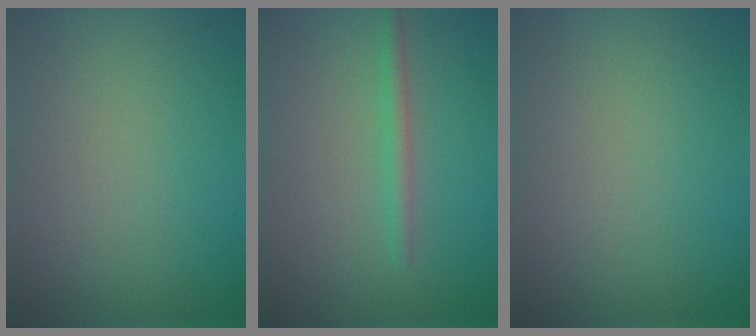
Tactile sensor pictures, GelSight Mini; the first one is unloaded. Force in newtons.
{"total": 1.6, "press": 1.6, "slide": 0.0}
{"total": 0.0}